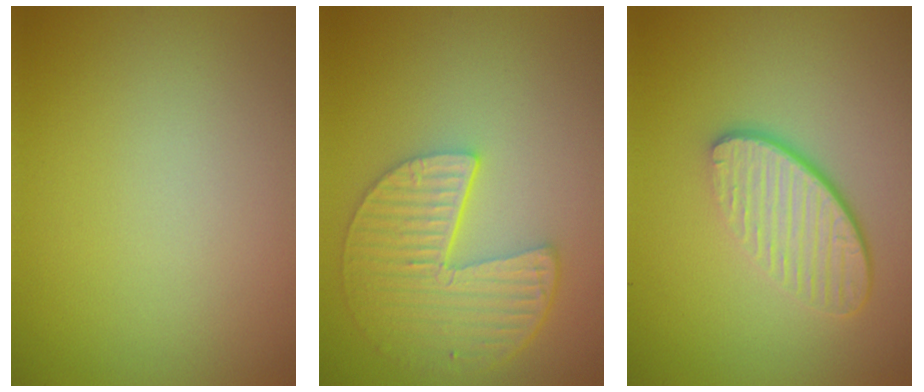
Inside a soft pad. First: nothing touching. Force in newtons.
{"total": 5.6, "press": 4.3, "slide": 3.5}
{"total": 4.5, "press": 3.0, "slide": 3.5}